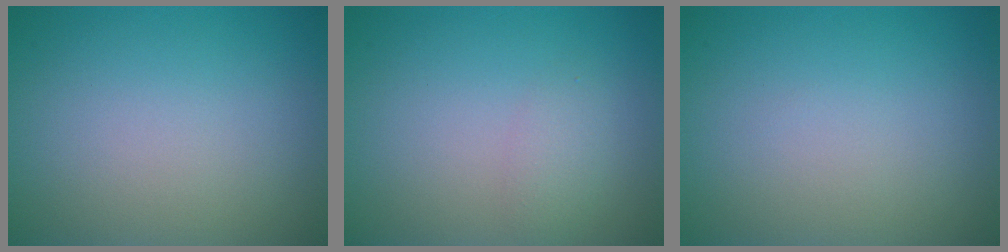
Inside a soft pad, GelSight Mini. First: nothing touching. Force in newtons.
{"total": 1.4, "press": 1.4, "slide": 0.0}
{"total": 0.0}